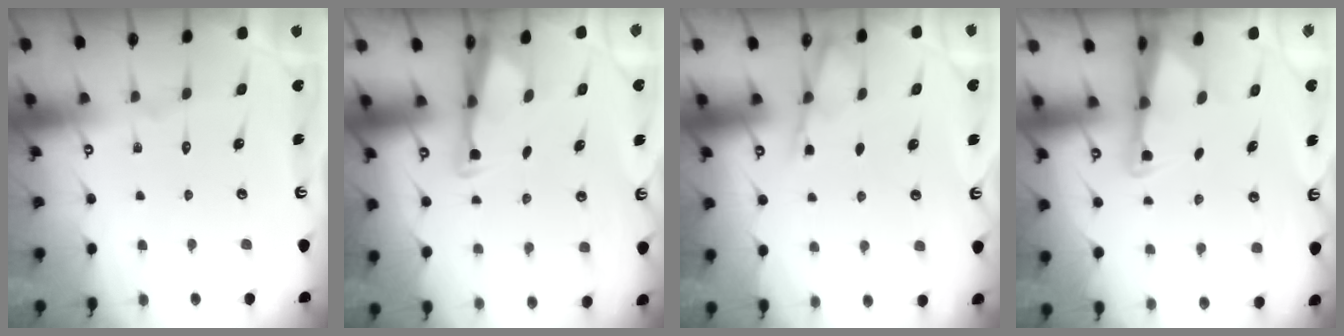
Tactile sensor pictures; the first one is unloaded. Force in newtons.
{"total": 2.9, "press": 2.8, "slide": 0.7}
{"total": 4.2, "press": 4.2, "slide": 0.4}
{"total": 2.3, "press": 2.3, "slide": 0.5}